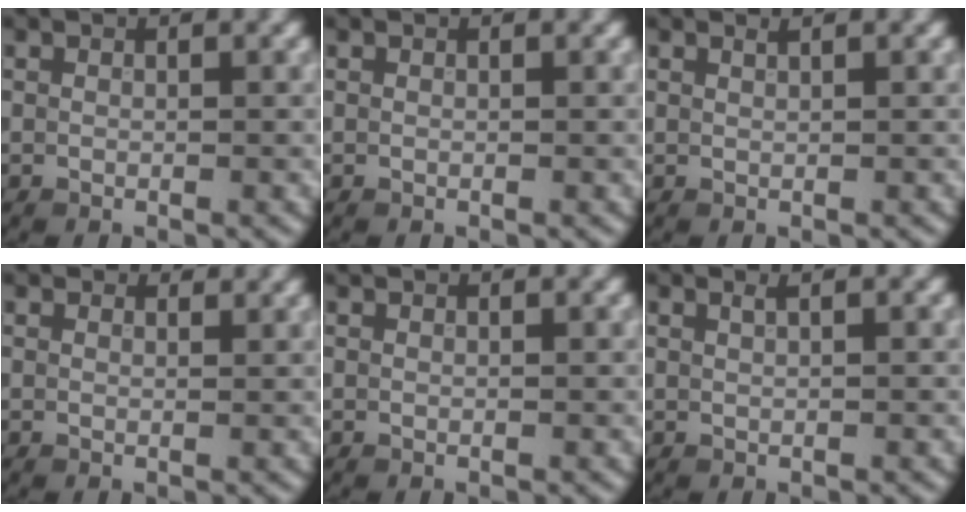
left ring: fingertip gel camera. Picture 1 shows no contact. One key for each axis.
{"total": 0.0}
{"total": 0.6, "fx": 0.5, "fy": 0.1, "fz": 0.3, "tx": -0.003, "ty": 0.000, "tz": 0.008}
{"total": 2.1, "fx": 2.0, "fy": 0.6, "fz": 0.4, "tx": -0.013, "ty": -0.001, "tz": 0.020}
{"total": 0.7, "fx": 0.7, "fy": 0.1, "fz": 0.1, "tx": -0.003, "ty": -0.001, "tz": 0.008}
{"total": 0.9, "fx": 0.5, "fy": 0.3, "fz": 0.7, "tx": -0.008, "ty": 0.001, "tz": 0.006}